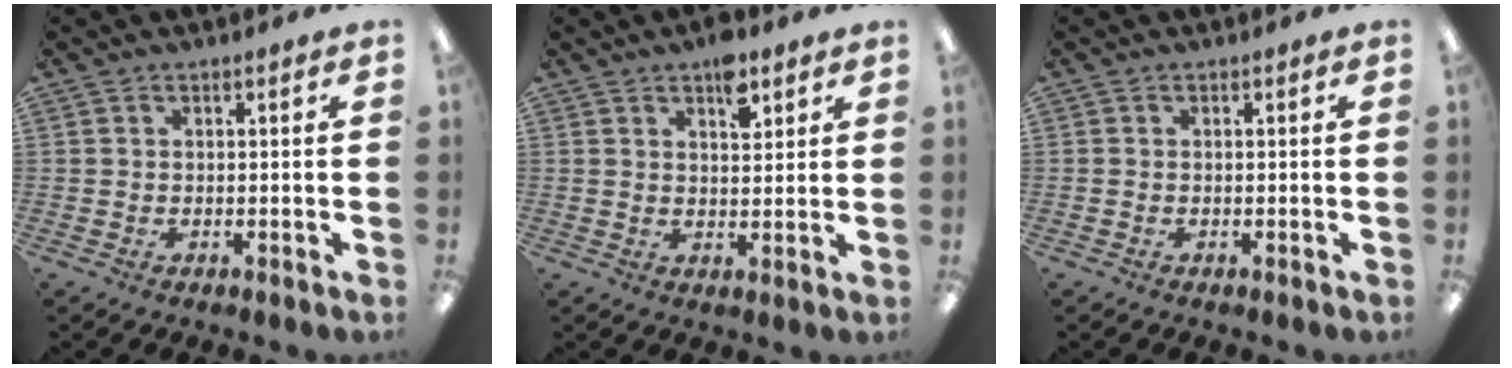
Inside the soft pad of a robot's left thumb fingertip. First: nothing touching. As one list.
[{"total": 6.7, "force": [4.1, 3.3, 4.1], "torque": [-0.042, -0.022, 0.065]}, {"total": 0.0}]